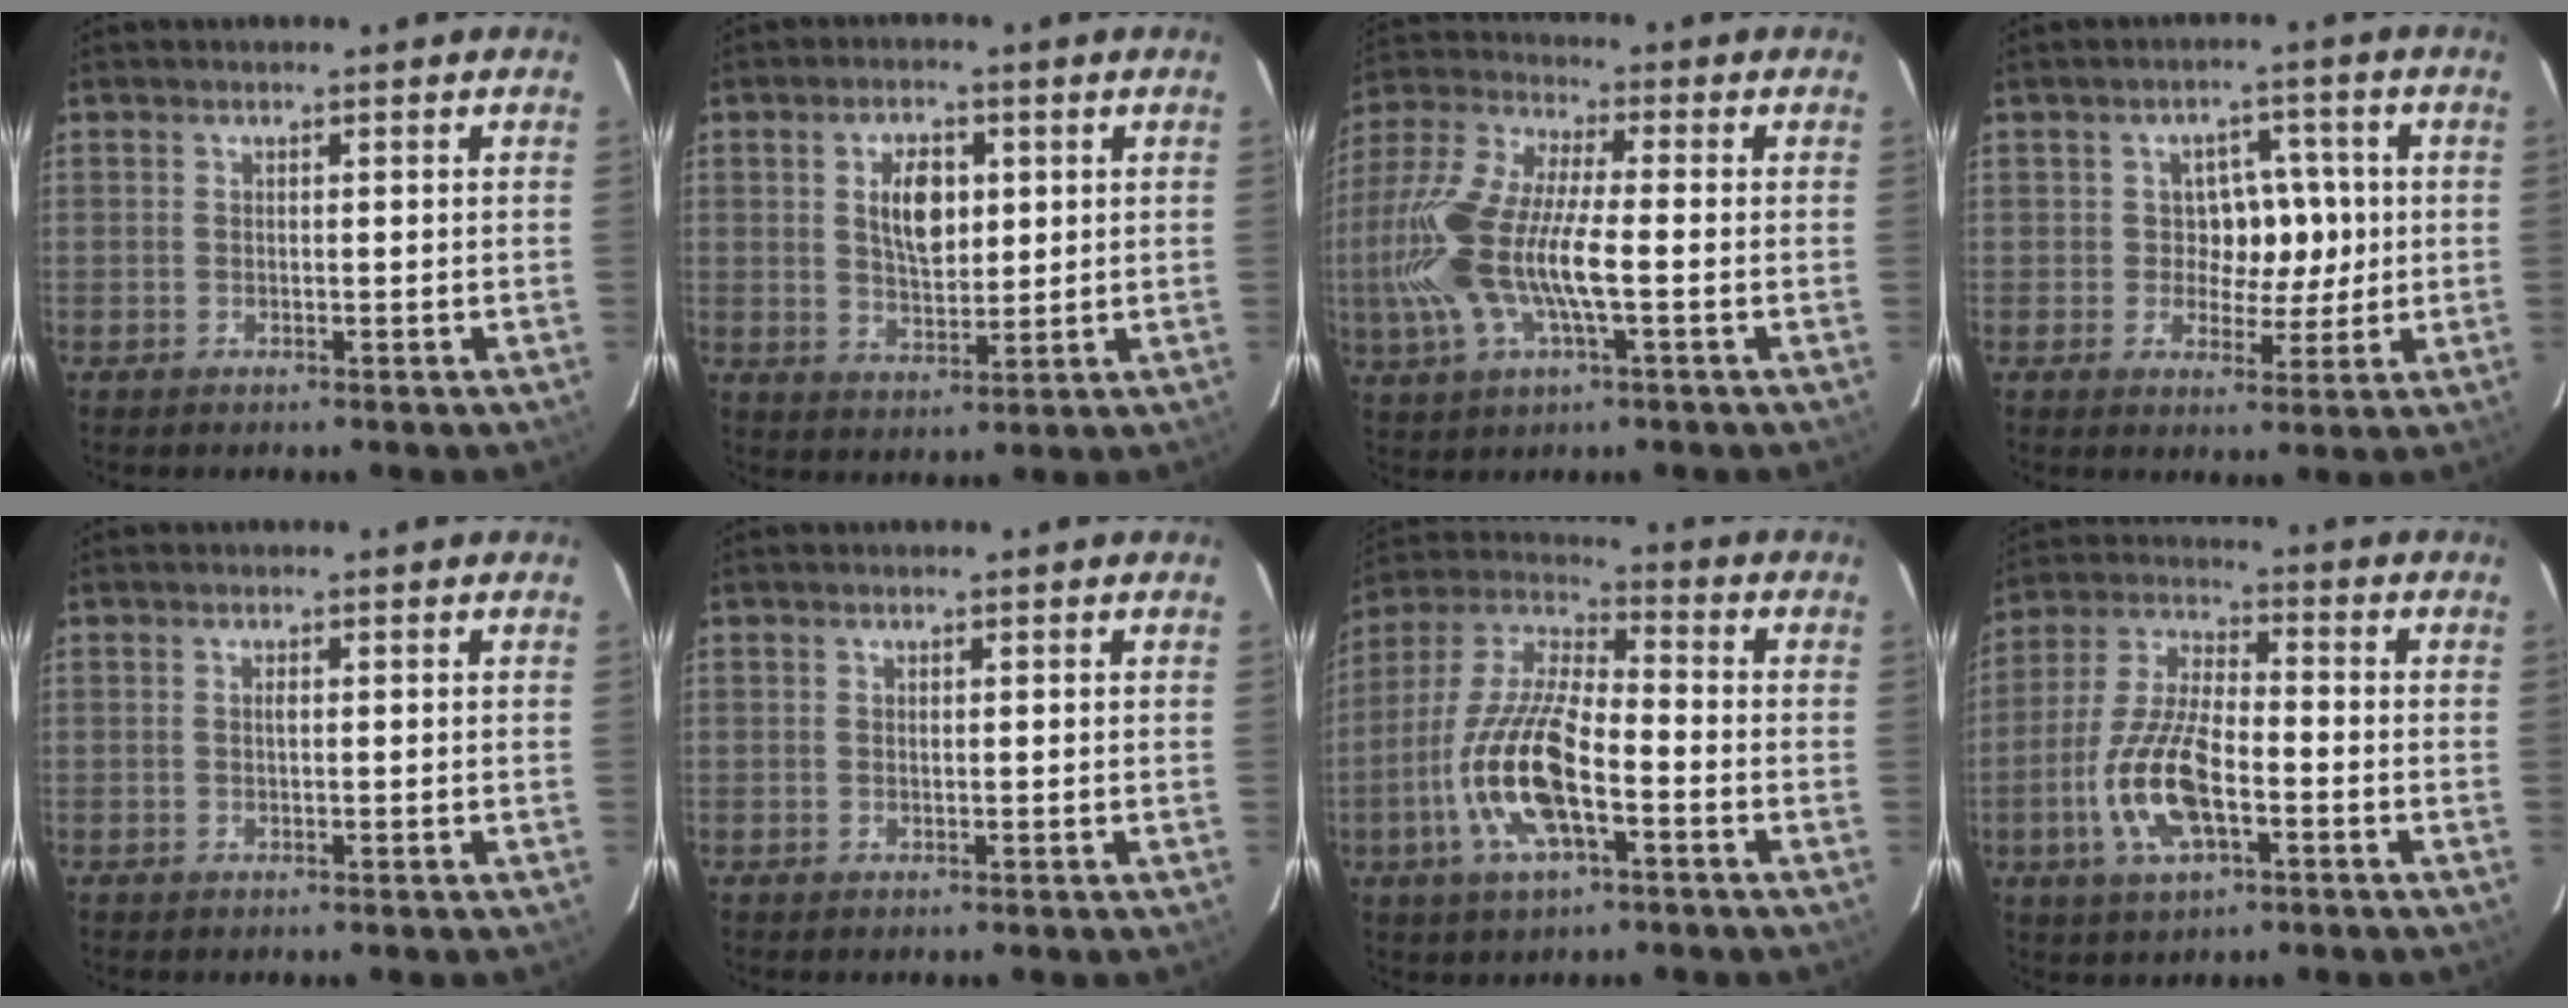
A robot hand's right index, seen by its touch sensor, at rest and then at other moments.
{"total": 7.5, "force": [1.9, 3.9, 6.1], "torque": [-0.108, 0.006, 0.039]}
{"total": 18.2, "force": [-2.9, 6.1, 16.9], "torque": [-0.355, -0.004, -0.061]}
{"total": 6.1, "force": [0.1, 5.3, 3.1], "torque": [-0.047, 0.008, 0.001]}
{"total": 0.5, "force": [0.1, 0.2, 0.5], "torque": [-0.008, 0.002, 0.001]}
{"total": 0.0}
{"total": 16.2, "force": [-5.5, 5.6, 14.2], "torque": [-0.297, -0.006, -0.110]}
{"total": 13.8, "force": [-4.5, 5.4, 11.9], "torque": [-0.256, -0.003, -0.084]}